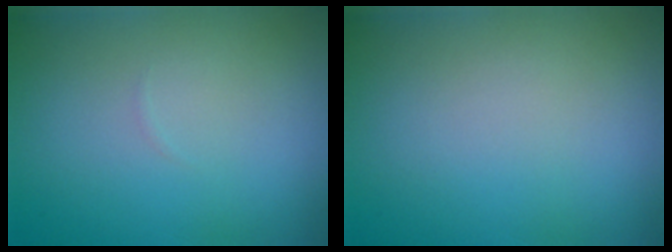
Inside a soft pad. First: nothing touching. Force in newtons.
{"total": 0.0}